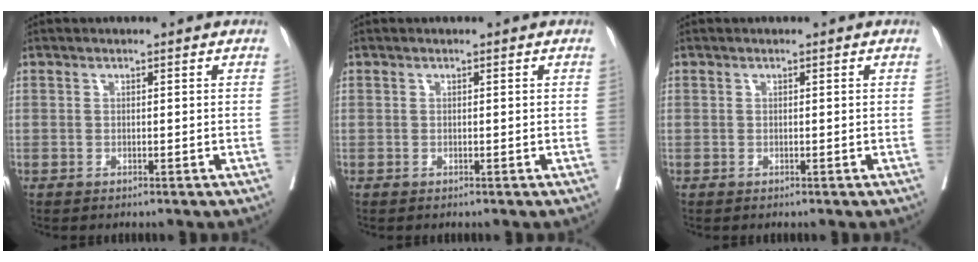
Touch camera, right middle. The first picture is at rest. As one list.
[{"total": 0.0}, {"total": 0.0}]